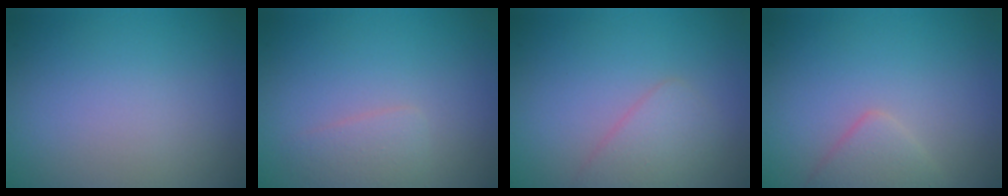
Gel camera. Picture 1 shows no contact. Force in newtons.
{"total": 1.6, "press": 1.6, "slide": 0.0}
{"total": 2.1, "press": 2.1, "slide": 0.1}
{"total": 2.2, "press": 2.2, "slide": 0.1}